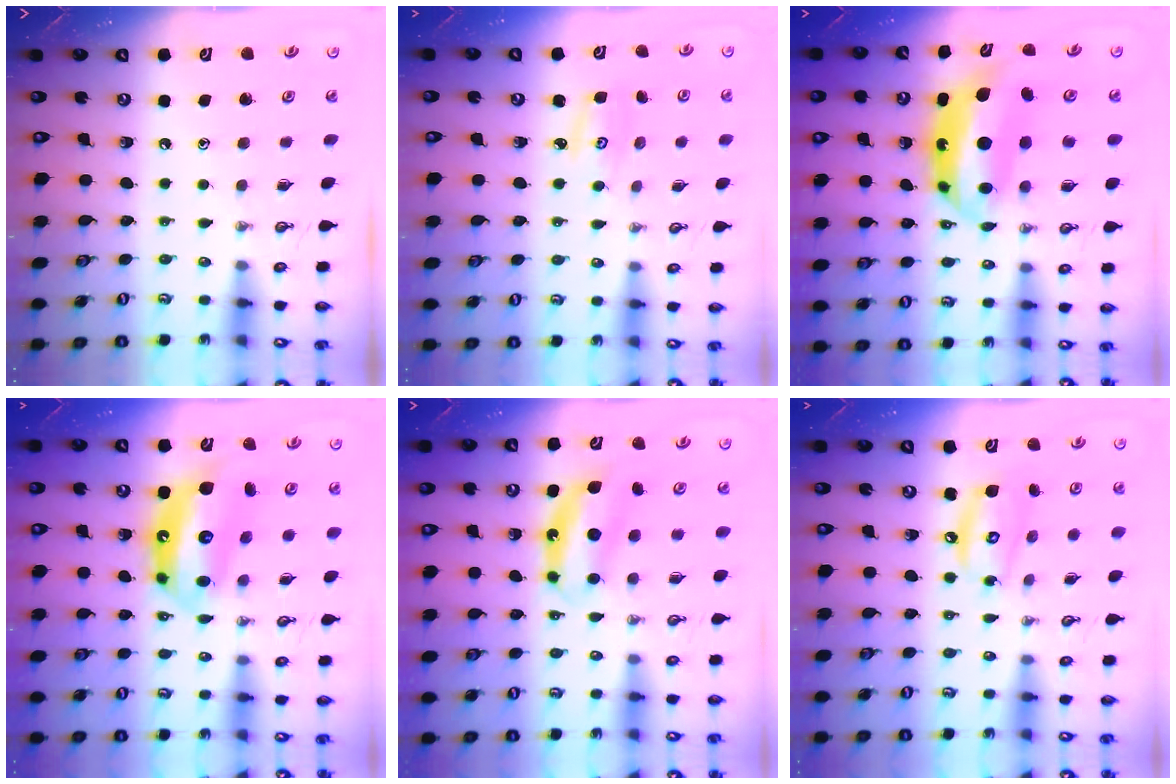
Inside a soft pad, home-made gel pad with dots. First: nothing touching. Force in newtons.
{"total": 2.8, "press": 2.8, "slide": 0.3}
{"total": 8.9, "press": 8.8, "slide": 1.0}
{"total": 14.1, "press": 14.0, "slide": 1.7}
{"total": 7.5, "press": 7.5, "slide": 0.2}
{"total": 11.0, "press": 10.9, "slide": 1.1}